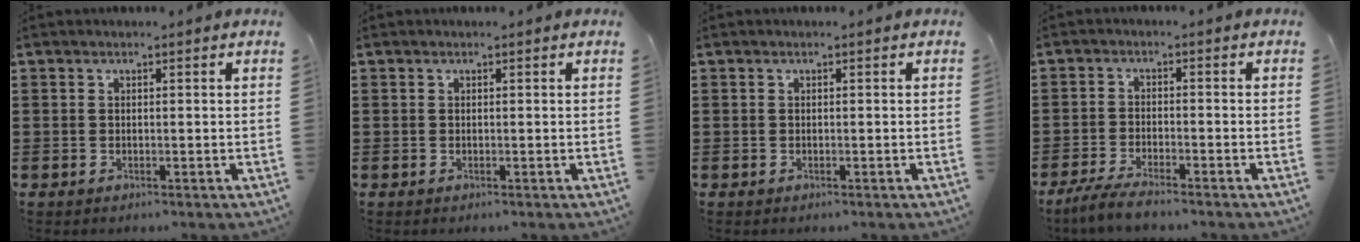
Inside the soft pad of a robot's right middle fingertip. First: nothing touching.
{"total": 0.0}
{"total": 0.0}
{"total": 3.8, "force": [-3.4, 0.3, 1.5], "torque": [-0.033, -0.002, -0.067]}